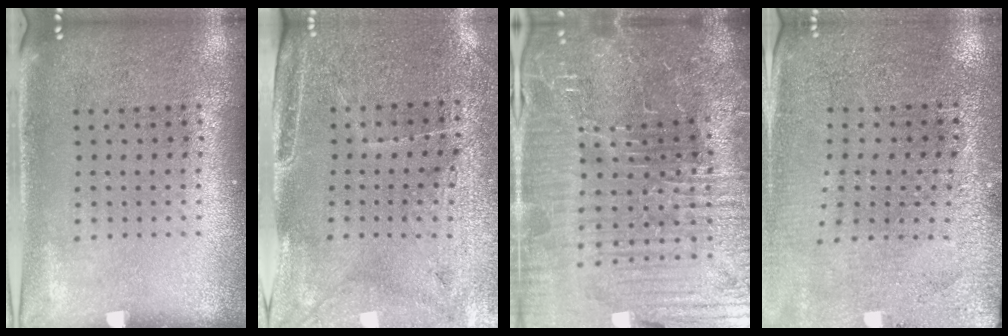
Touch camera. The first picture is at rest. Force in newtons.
{"total": 3.2, "press": 2.9, "slide": 1.2}
{"total": 7.4, "press": 6.6, "slide": 3.4}
{"total": 2.8, "press": 2.8, "slide": 0.2}